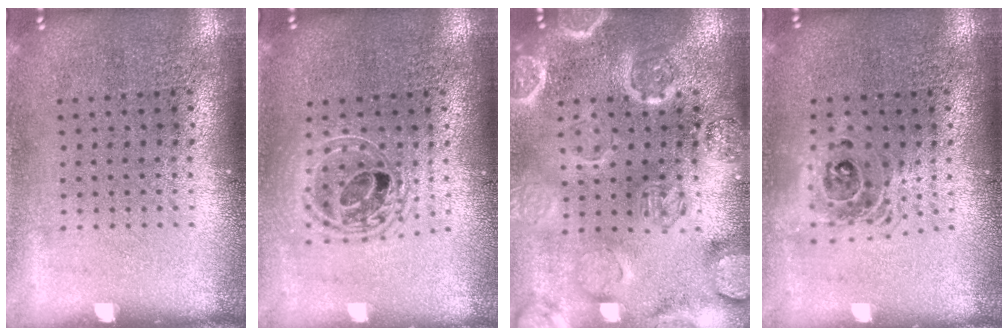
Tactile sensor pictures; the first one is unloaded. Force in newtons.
{"total": 1.6, "press": 1.4, "slide": 0.9}
{"total": 3.4, "press": 3.3, "slide": 0.7}
{"total": 1.5, "press": 1.2, "slide": 0.9}